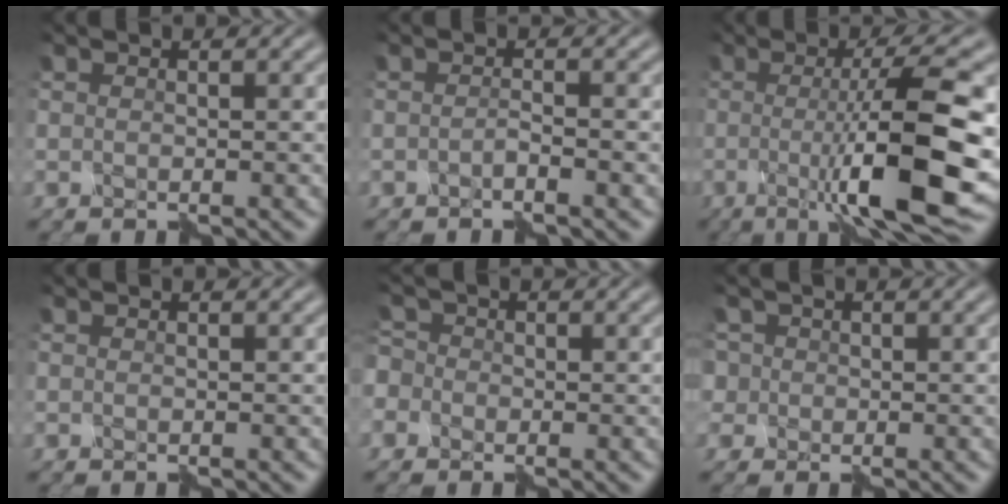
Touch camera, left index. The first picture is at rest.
{"total": 0.9, "force": [-0.7, -0.5, 0.2], "torque": [-0.013, 0.003, -0.016]}
{"total": 10.6, "force": [-1.6, 1.9, 10.3], "torque": [-0.149, -0.006, -0.030]}
{"total": 0.0}
{"total": 3.7, "force": [-1.3, 3.3, 1.2], "torque": [-0.043, 0.019, -0.039]}
{"total": 3.1, "force": [0.8, 3.0, 0.8], "torque": [-0.030, 0.024, -0.017]}